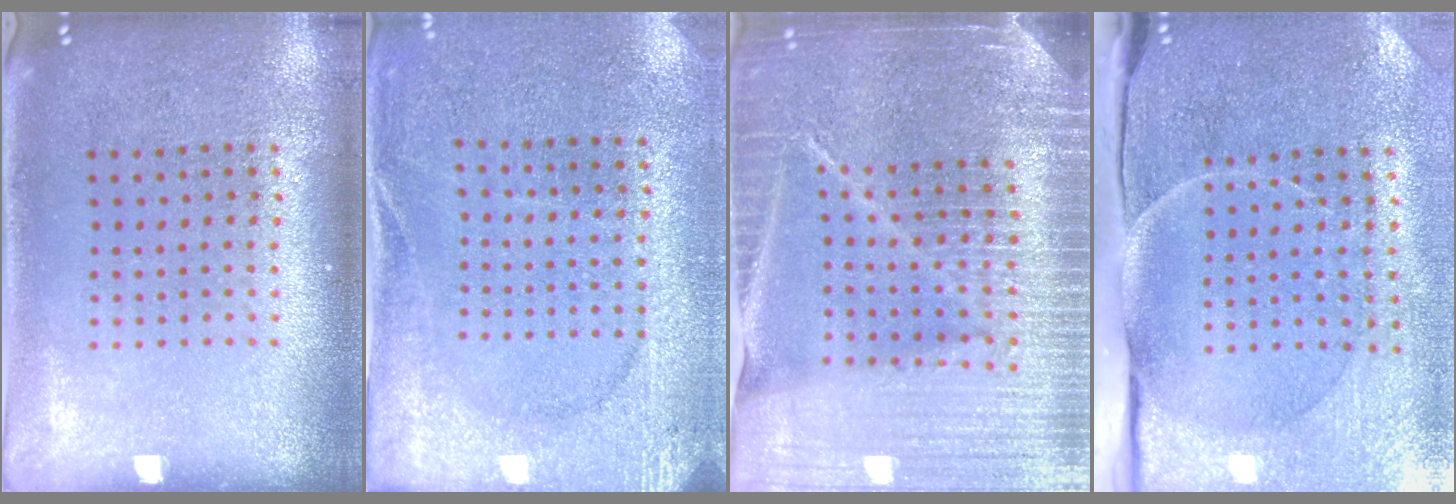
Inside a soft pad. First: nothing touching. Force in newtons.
{"total": 2.6, "press": 2.5, "slide": 0.5}
{"total": 5.5, "press": 4.8, "slide": 2.6}
{"total": 4.8, "press": 3.9, "slide": 2.8}